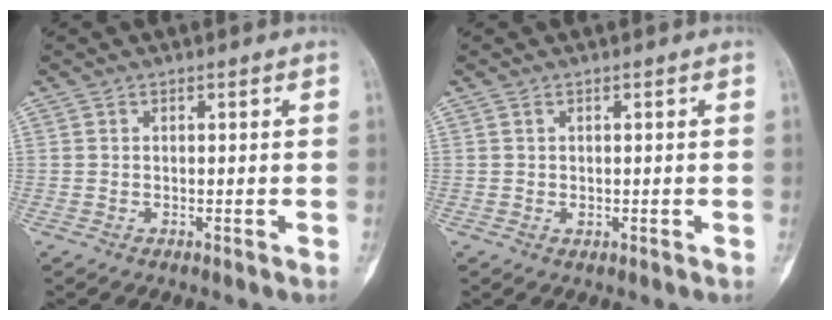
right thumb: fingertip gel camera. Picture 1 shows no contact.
{"total": 1.0, "force": [0.0, 0.7, 0.6], "torque": [-0.010, 0.000, 0.002]}